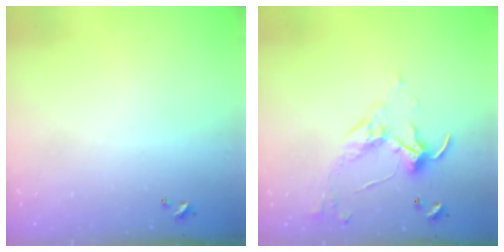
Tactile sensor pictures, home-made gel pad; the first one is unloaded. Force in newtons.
{"total": 3.3, "press": 3.2, "slide": 0.7}